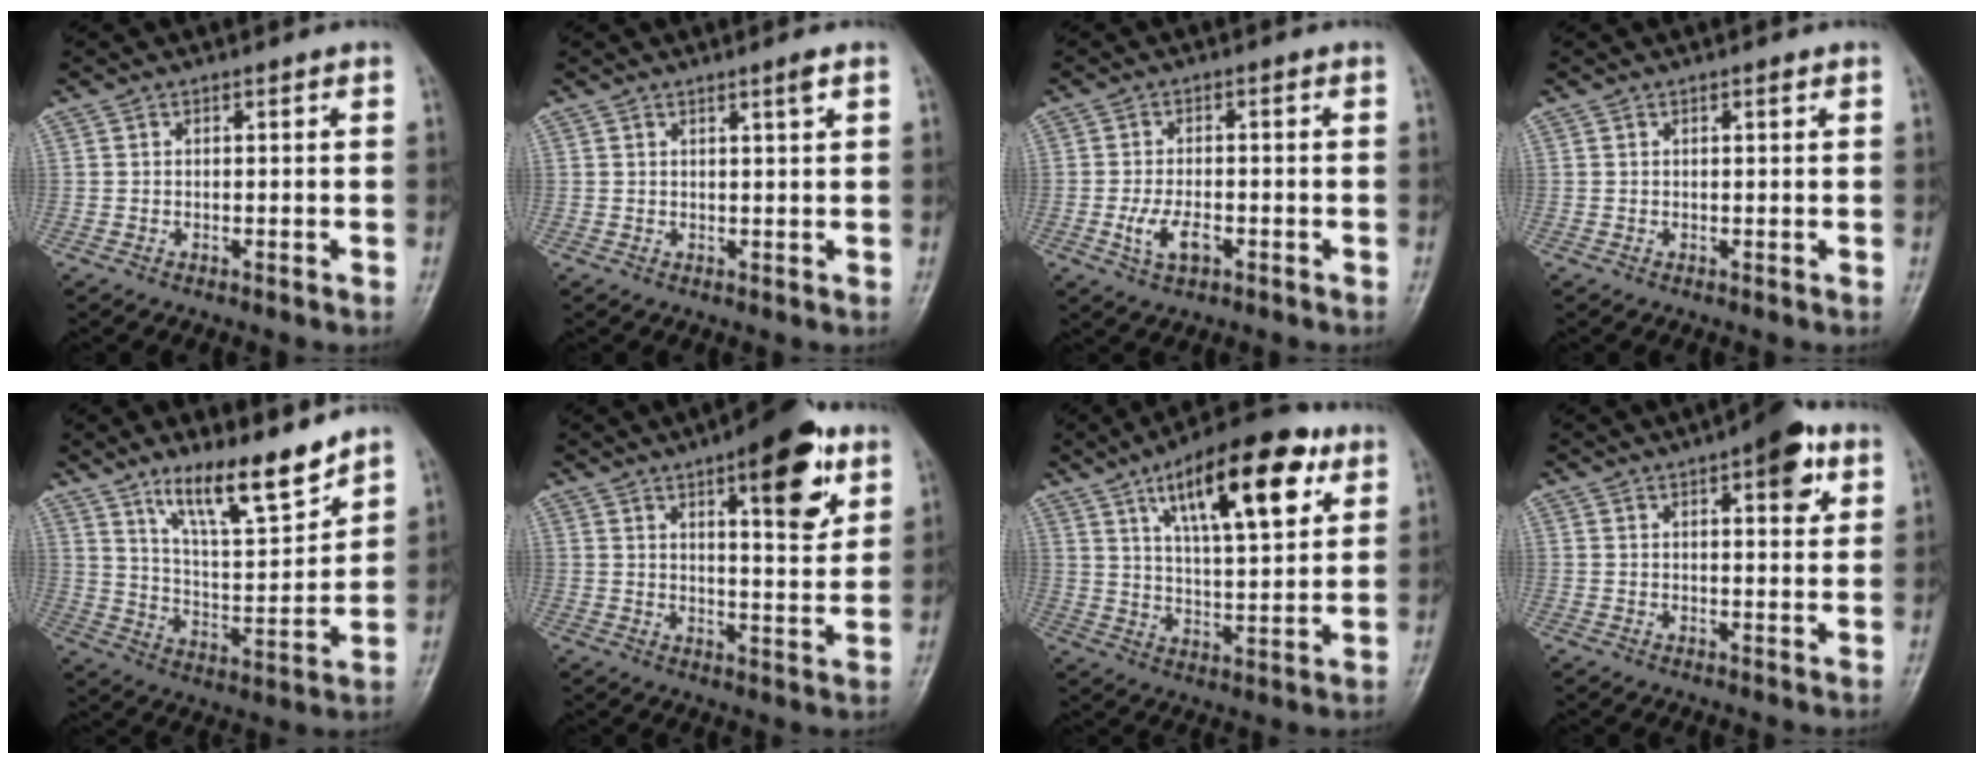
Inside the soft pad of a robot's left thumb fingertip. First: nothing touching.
{"total": 1.8, "force": [1.1, -0.2, 1.4], "torque": [-0.022, -0.009, 0.019]}
{"total": 5.0, "force": [-1.8, 2.5, 3.9], "torque": [-0.077, 0.007, -0.030]}
{"total": 0.8, "force": [0.5, 0.2, 0.6], "torque": [-0.010, 0.000, 0.006]}
{"total": 13.8, "force": [10.3, 3.1, 8.6], "torque": [-0.124, -0.073, 0.187]}
{"total": 13.8, "force": [7.1, 4.4, 11.0], "torque": [-0.124, -0.033, 0.096]}
{"total": 19.7, "force": [9.5, 6.9, 15.8], "torque": [-0.214, -0.027, 0.152]}
{"total": 8.1, "force": [3.9, 3.0, 6.5], "torque": [-0.065, -0.011, 0.047]}